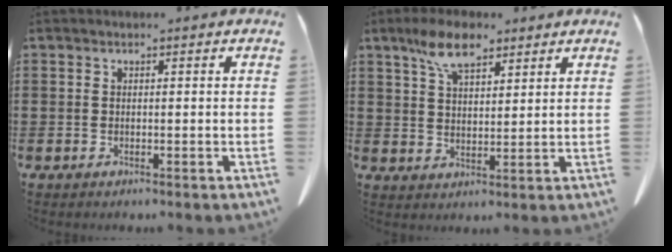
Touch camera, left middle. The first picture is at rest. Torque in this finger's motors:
{"motor_torque": [2.14, 0.00, 0.75, 0.21]}